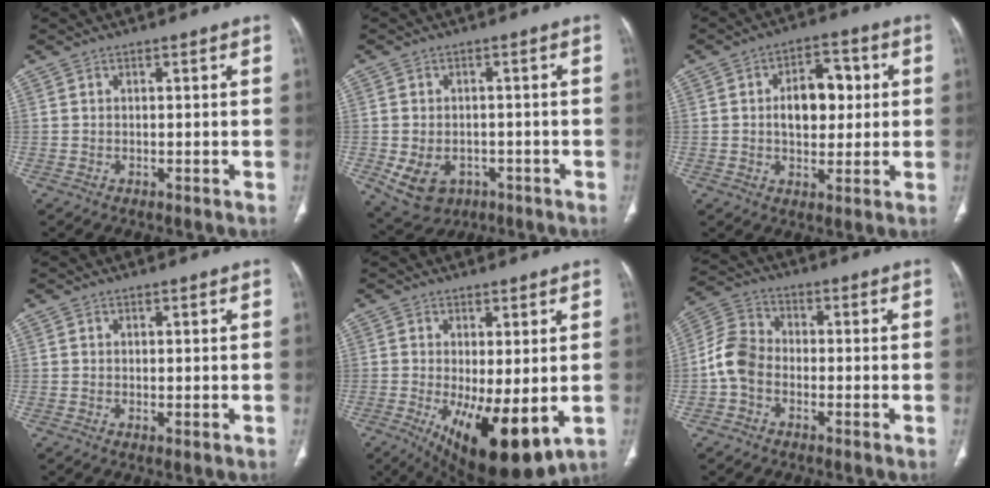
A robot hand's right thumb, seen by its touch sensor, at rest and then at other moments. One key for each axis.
{"total": 9.0, "fx": -3.3, "fy": 7.0, "fz": 4.7, "tx": -0.081, "ty": 0.017, "tz": -0.034}
{"total": 10.1, "fx": 1.1, "fy": 6.4, "fz": 7.8, "tx": -0.082, "ty": 0.012, "tz": 0.018}
{"total": 0.6, "fx": 0.0, "fy": 0.2, "fz": 0.5, "tx": -0.015, "ty": -0.005, "tz": 0.000}
{"total": 14.5, "fx": -3.5, "fy": 5.4, "fz": 13.0, "tx": -0.204, "ty": -0.030, "tz": -0.034}
{"total": 7.4, "fx": -1.9, "fy": 5.6, "fz": 4.5, "tx": -0.081, "ty": 0.025, "tz": -0.052}